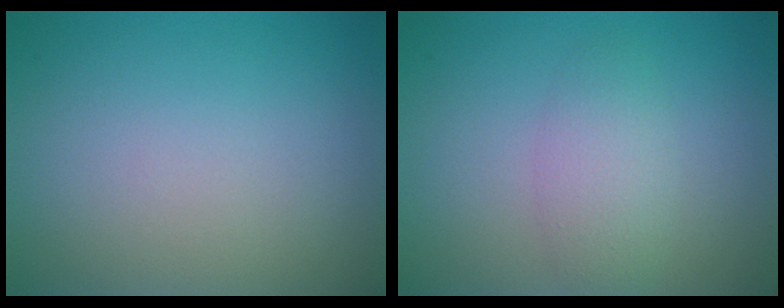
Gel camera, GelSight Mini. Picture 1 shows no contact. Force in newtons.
{"total": 2.7, "press": 2.7, "slide": 0.1}